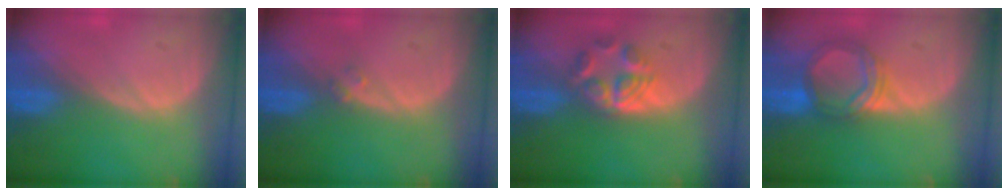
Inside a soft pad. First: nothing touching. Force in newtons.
{"total": 1.2, "press": 1.1, "slide": 0.6}
{"total": 6.0, "press": 5.0, "slide": 3.3}
{"total": 5.4, "press": 5.3, "slide": 0.9}